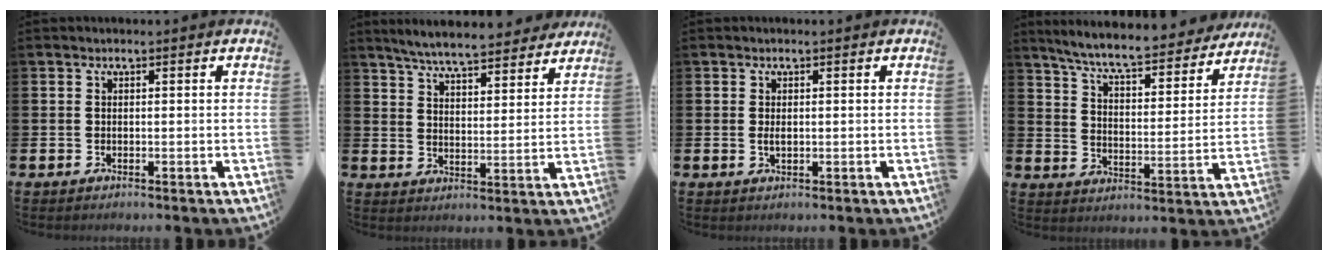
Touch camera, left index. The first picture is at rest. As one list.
[{"total": 6.4, "force": [6.1, 0.7, 1.5], "torque": [-0.049, -0.040, 0.108]}, {"total": 1.0, "force": [0.2, 0.4, 0.8], "torque": [-0.014, 0.002, 0.002]}, {"total": 7.7, "force": [7.2, 0.7, 2.8], "torque": [-0.088, -0.048, 0.123]}]